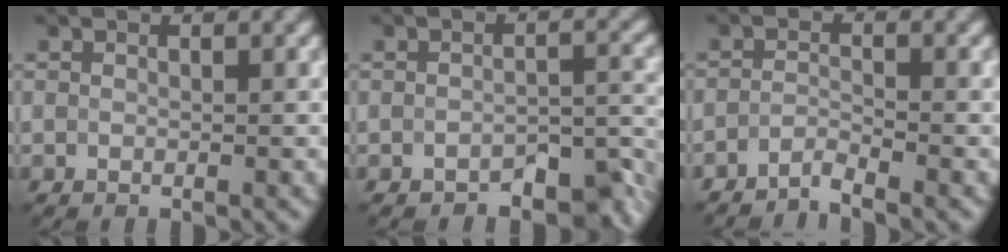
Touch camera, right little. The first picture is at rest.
{"total": 4.6, "force": [-4.0, 1.5, 1.7], "torque": [-0.018, 0.000, -0.055]}
{"total": 2.1, "force": [-2.1, -0.2, -0.3], "torque": [0.007, -0.001, -0.047]}